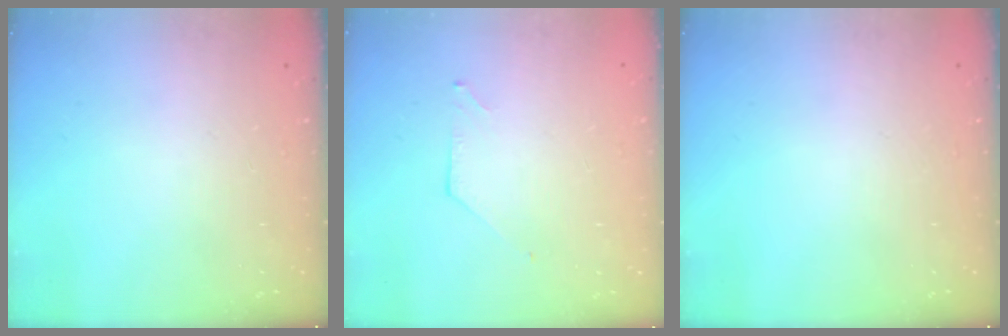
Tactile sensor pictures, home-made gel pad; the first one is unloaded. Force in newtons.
{"total": 0.0}
{"total": 0.0}